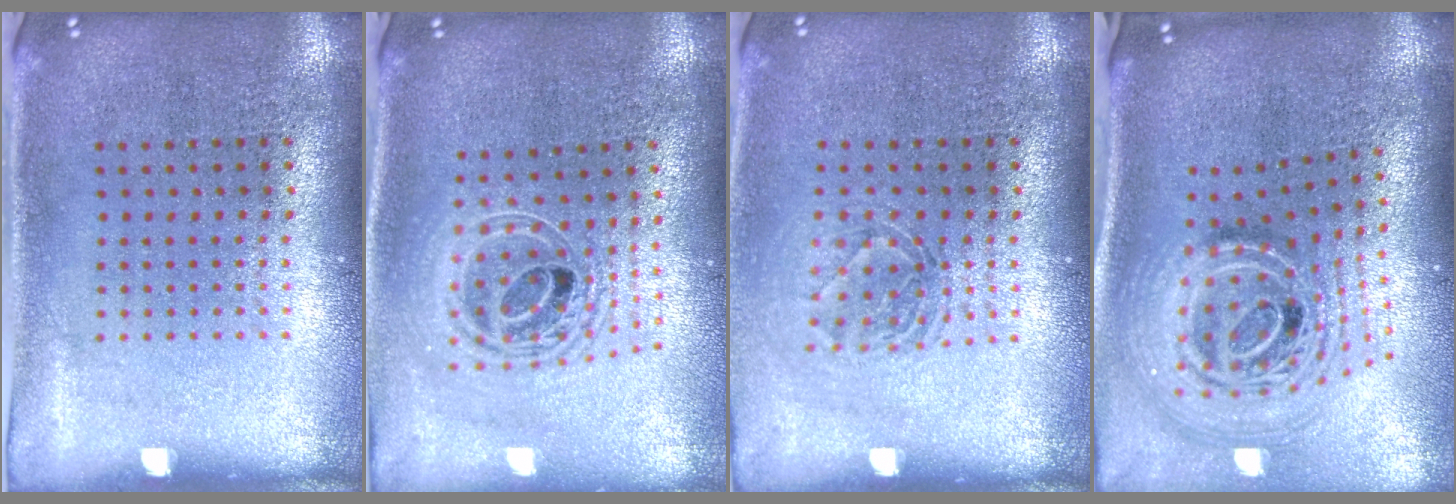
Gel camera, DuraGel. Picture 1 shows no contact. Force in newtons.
{"total": 2.1, "press": 1.6, "slide": 1.3}
{"total": 1.3, "press": 1.1, "slide": 0.7}
{"total": 2.6, "press": 1.8, "slide": 1.9}